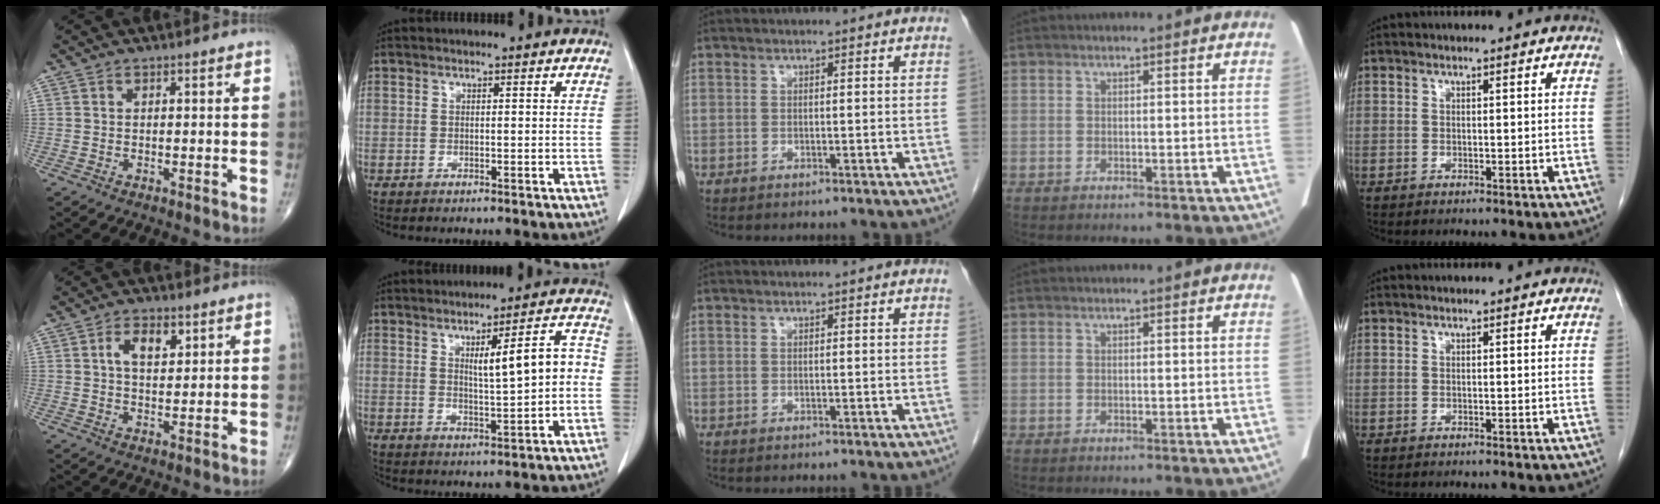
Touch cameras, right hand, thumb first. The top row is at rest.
{"thumb": {"total": 5.7, "force": [2.2, 3.1, 4.3], "torque": [-0.059, -0.006, 0.035]}, "index": {"total": 7.5, "force": [0.4, 1.2, 7.4], "torque": [-0.109, 0.018, 0.012]}}